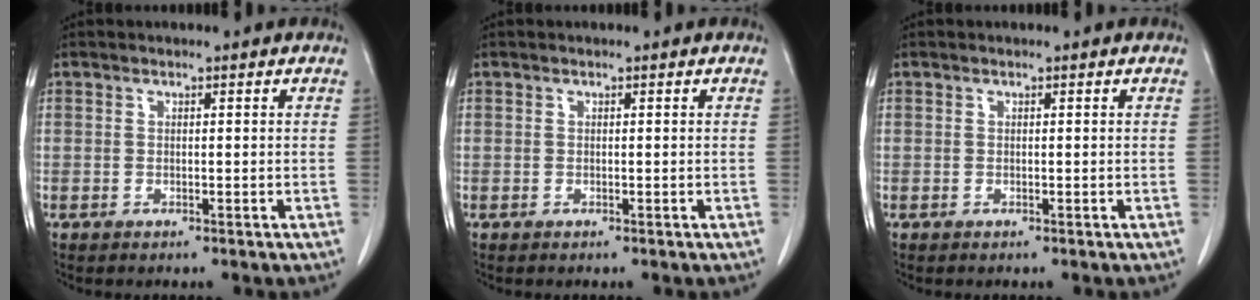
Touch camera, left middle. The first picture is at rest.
{"total": 0.0}
{"total": 0.0}